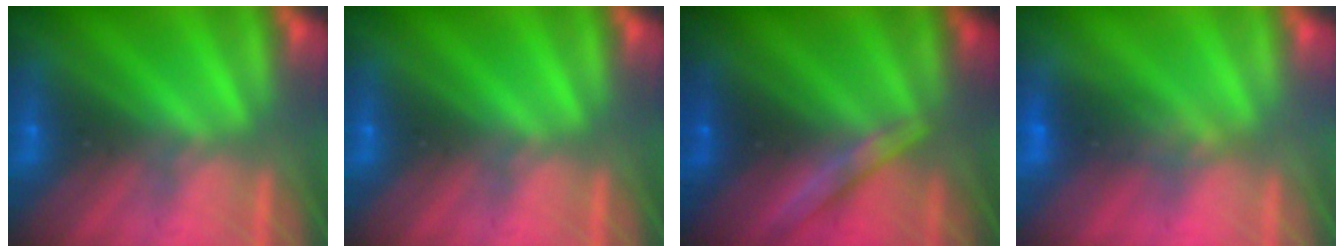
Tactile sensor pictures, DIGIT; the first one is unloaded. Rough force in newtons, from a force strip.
{"total": 0.0}
{"total": 2.2}
{"total": 2.0}